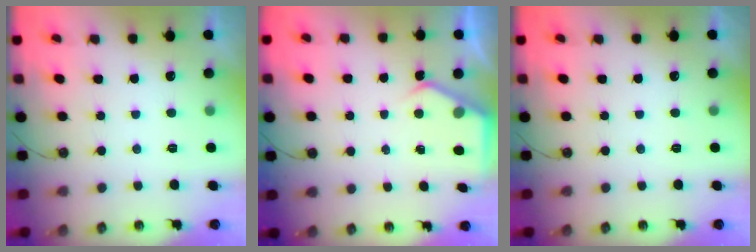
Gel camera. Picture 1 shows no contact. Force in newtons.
{"total": 3.7, "press": 3.6, "slide": 0.5}
{"total": 0.0}